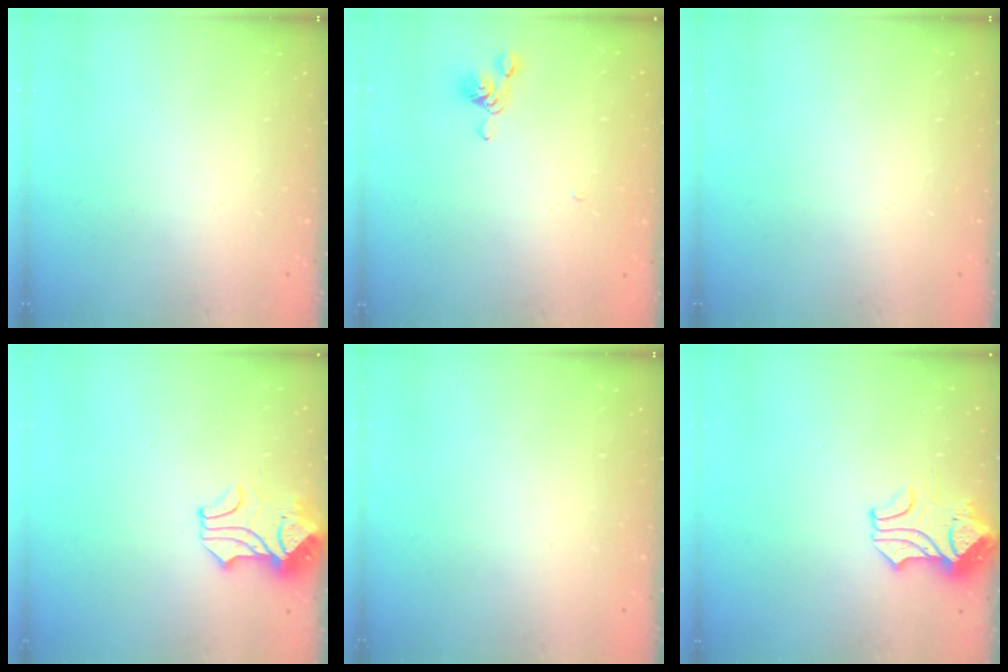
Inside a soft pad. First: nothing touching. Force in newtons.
{"total": 5.4, "press": 5.4, "slide": 0.5}
{"total": 0.0}
{"total": 2.0, "press": 1.8, "slide": 0.8}
{"total": 0.0}
{"total": 1.1, "press": 0.5, "slide": 0.9}